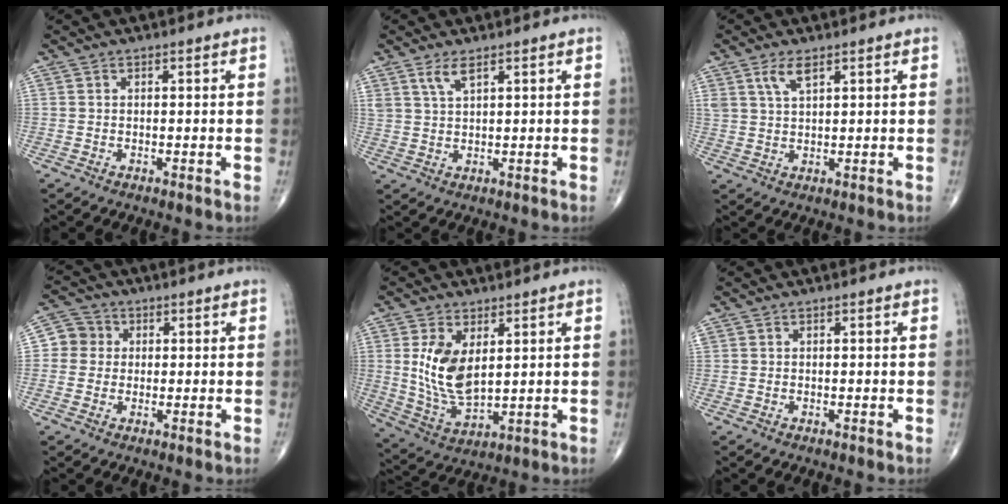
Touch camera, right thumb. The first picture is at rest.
{"total": 3.3, "force": [2.1, 1.0, 2.2], "torque": [-0.046, -0.007, 0.047]}
{"total": 3.9, "force": [2.4, 1.5, 2.8], "torque": [-0.054, -0.007, 0.051]}
{"total": 4.8, "force": [0.4, 4.7, 1.0], "torque": [0.006, 0.008, -0.002]}
{"total": 10.8, "force": [2.6, 5.8, 8.8], "torque": [-0.162, -0.022, 0.064]}
{"total": 0.0}